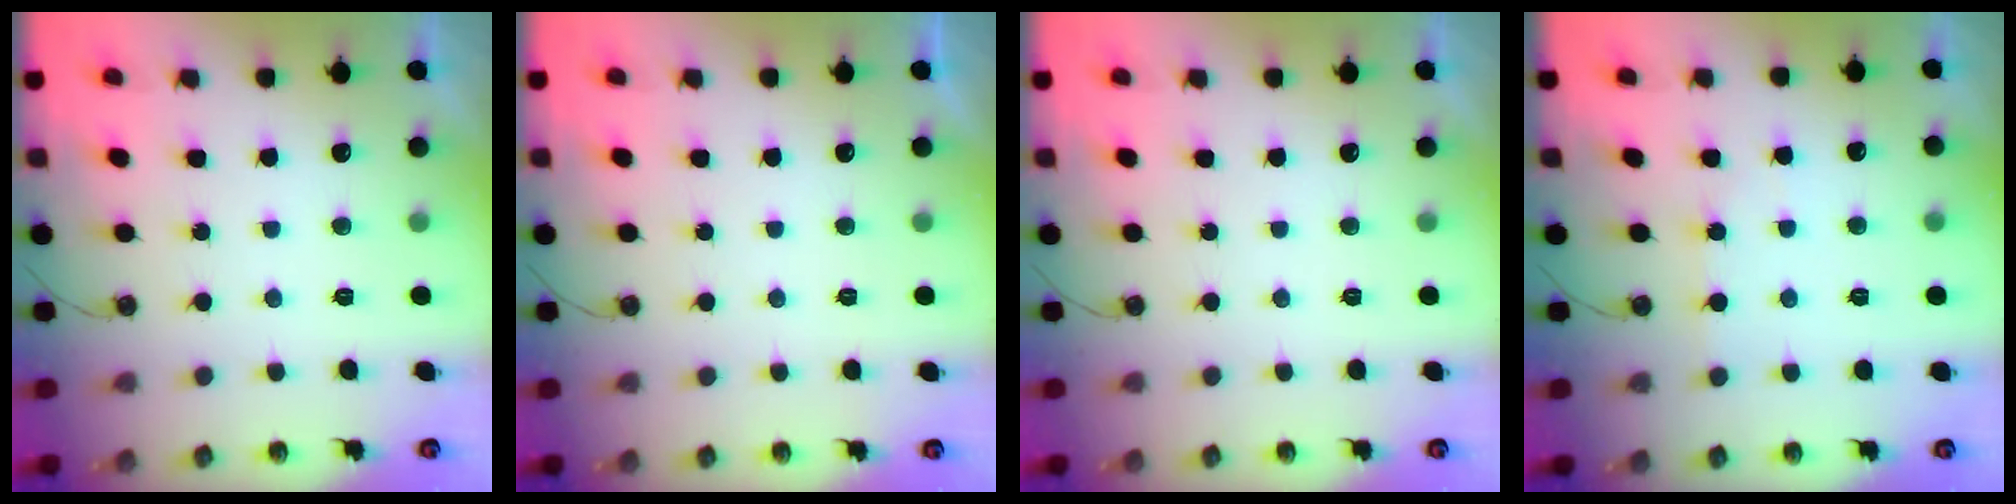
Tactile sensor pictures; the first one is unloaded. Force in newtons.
{"total": 0.0}
{"total": 0.0}
{"total": 3.1, "press": 3.0, "slide": 0.4}